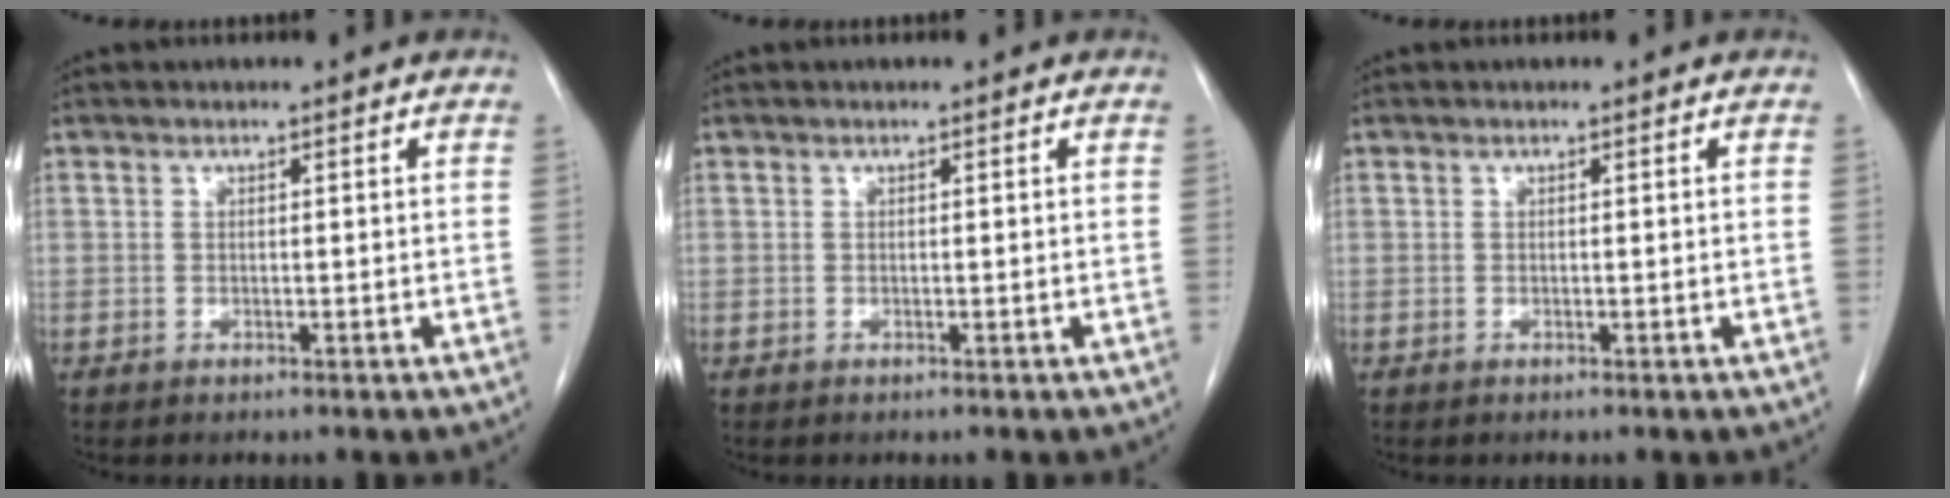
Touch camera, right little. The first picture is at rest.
{"total": 0.0}
{"total": 0.0}